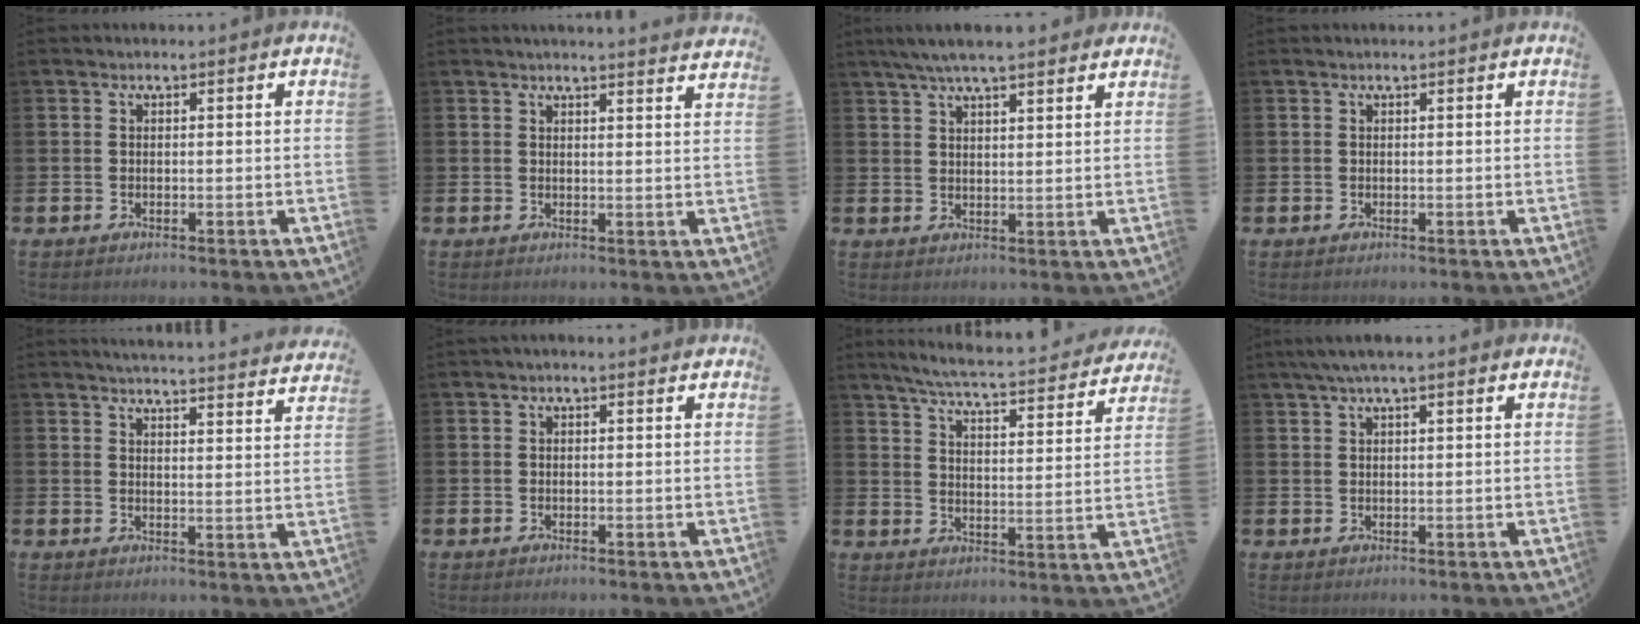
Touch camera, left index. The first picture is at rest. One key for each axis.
{"total": 2.8, "fx": 2.8, "fy": -0.4, "fz": 0.0, "tx": 0.007, "ty": -0.023, "tz": 0.048}
{"total": 5.9, "fx": 5.3, "fy": 0.8, "fz": 2.6, "tx": -0.060, "ty": -0.010, "tz": 0.095}
{"total": 0.0}
{"total": 4.5, "fx": 4.4, "fy": -0.5, "fz": 0.3, "tx": -0.007, "ty": -0.039, "tz": 0.074}
{"total": 0.6, "fx": 0.3, "fy": 0.0, "fz": 0.5, "tx": -0.007, "ty": 0.001, "tz": 0.005}
{"total": 5.9, "fx": 5.4, "fy": 0.2, "fz": 2.4, "tx": -0.070, "ty": -0.040, "tz": 0.089}
{"total": 3.8, "fx": 2.8, "fy": 0.6, "fz": 2.5, "tx": -0.050, "ty": 0.000, "tz": 0.049}